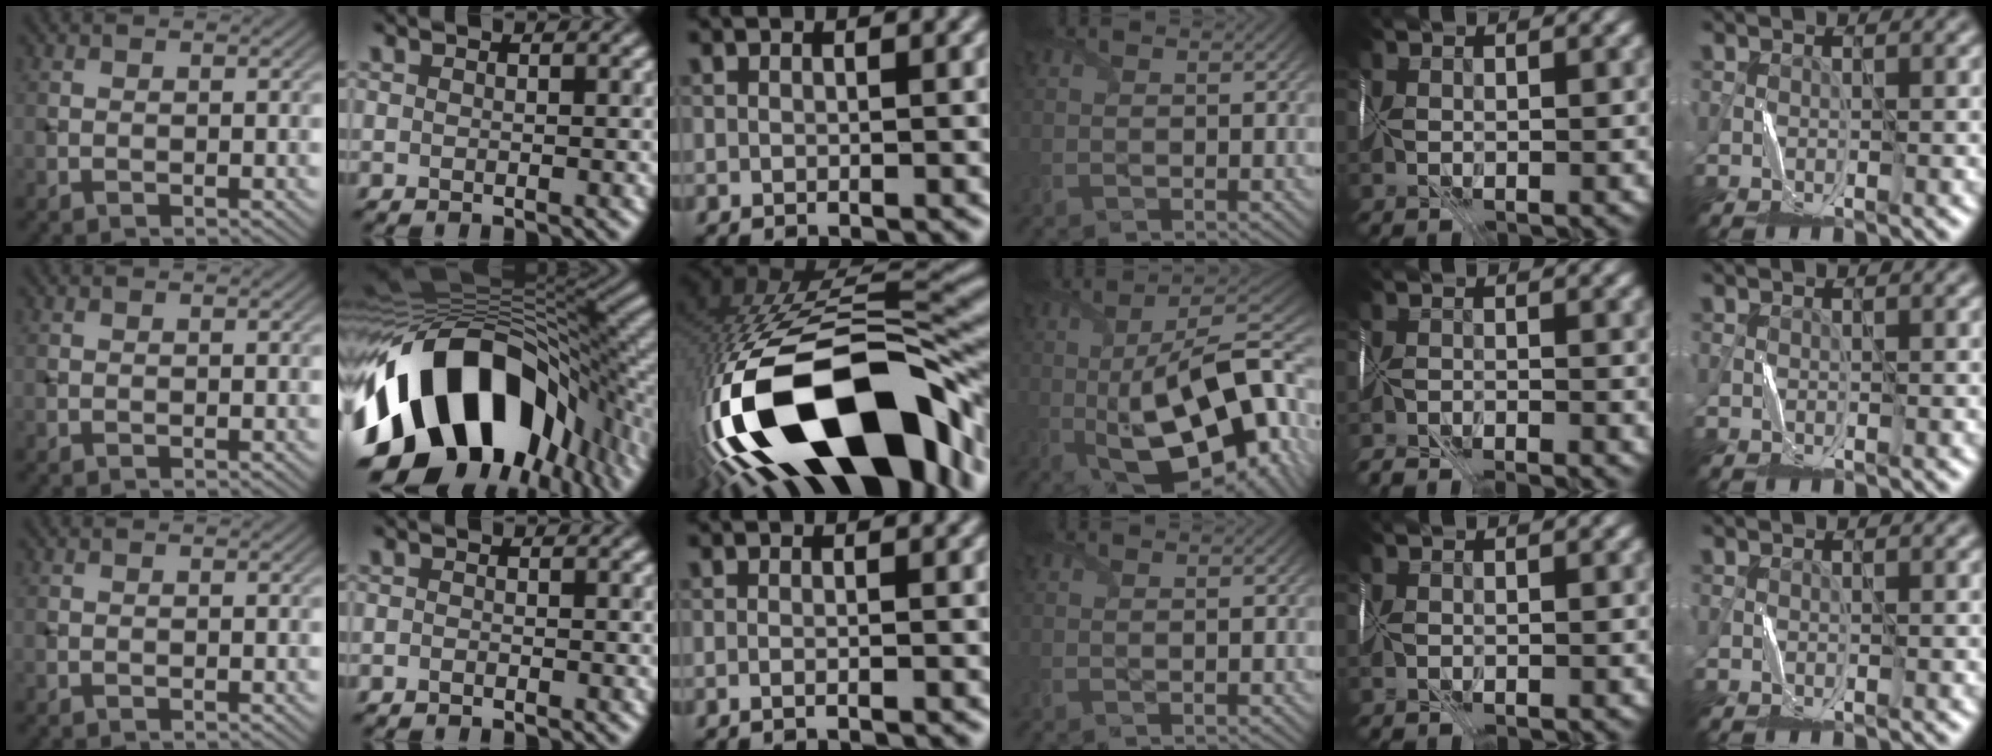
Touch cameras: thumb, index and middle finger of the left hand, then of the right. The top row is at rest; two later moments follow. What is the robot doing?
{"motion": "fold", "object": "map"}